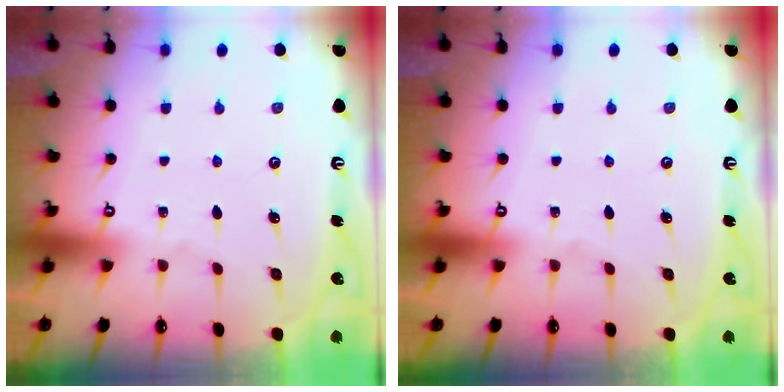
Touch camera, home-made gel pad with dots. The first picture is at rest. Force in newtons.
{"total": 0.0}